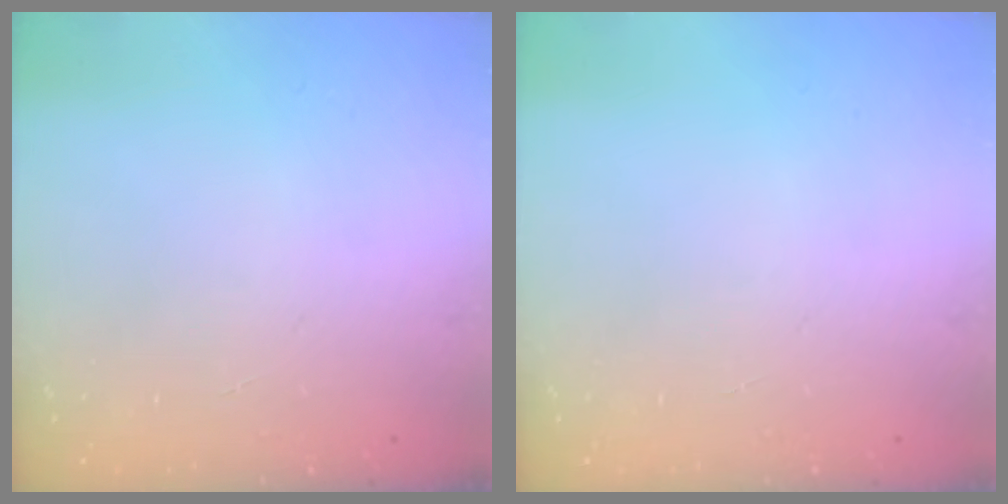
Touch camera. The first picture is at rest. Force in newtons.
{"total": 0.0}